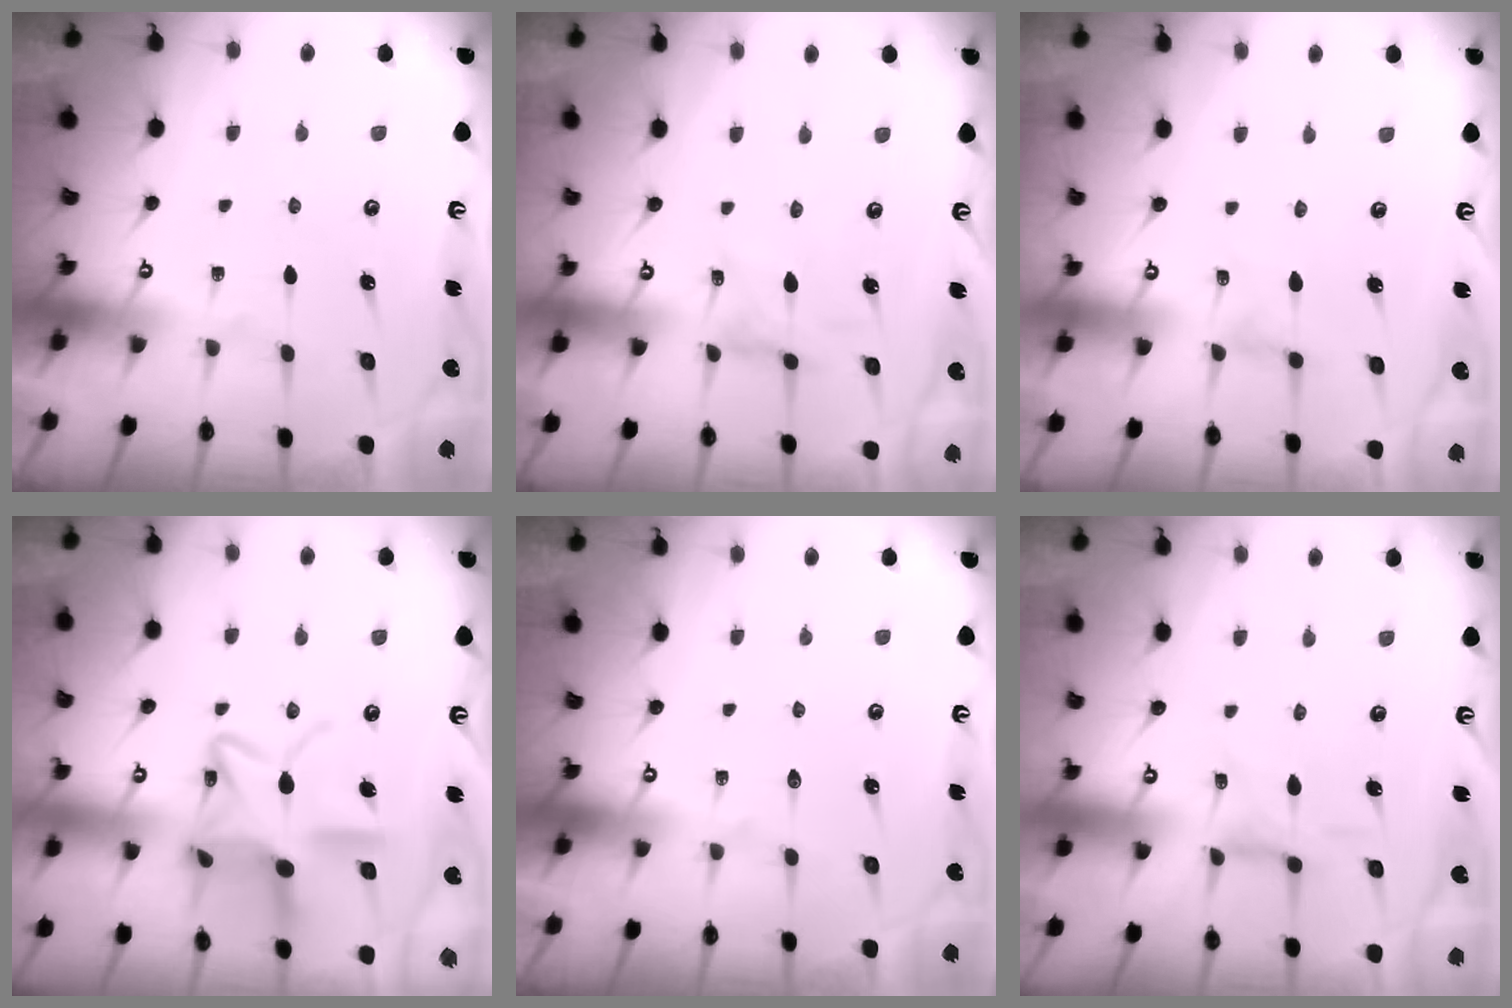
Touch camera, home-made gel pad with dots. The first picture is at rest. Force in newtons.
{"total": 0.0}
{"total": 0.0}
{"total": 17.4, "press": 17.3, "slide": 1.2}
{"total": 0.0}
{"total": 2.6, "press": 2.6, "slide": 0.5}